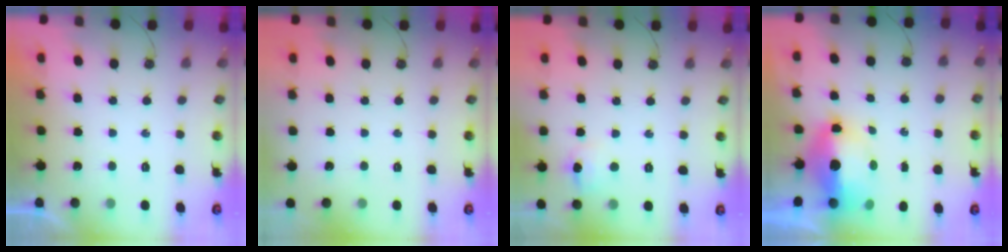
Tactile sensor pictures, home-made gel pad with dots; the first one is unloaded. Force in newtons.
{"total": 0.0}
{"total": 6.4, "press": 6.4, "slide": 0.4}
{"total": 11.5, "press": 11.4, "slide": 1.2}